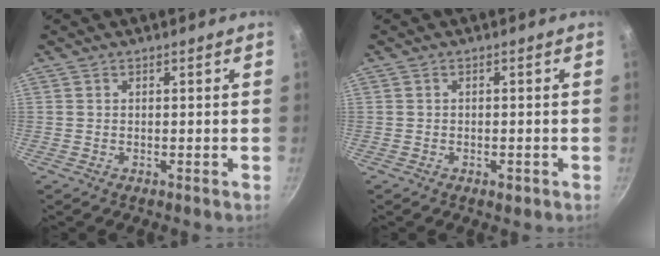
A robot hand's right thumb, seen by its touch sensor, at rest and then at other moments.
{"total": 1.7, "force": [-0.8, 1.0, 1.1], "torque": [-0.019, 0.003, -0.010]}